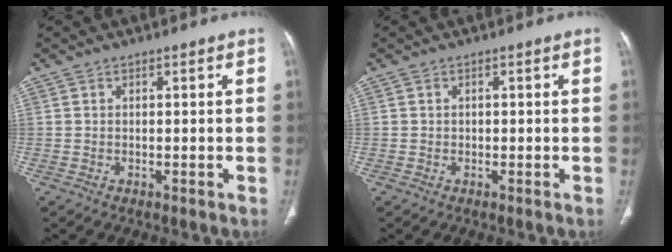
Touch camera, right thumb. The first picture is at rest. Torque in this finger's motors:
{"motor_torque": [-0.18, -0.21, 0.01, 0.31, 0.05]}